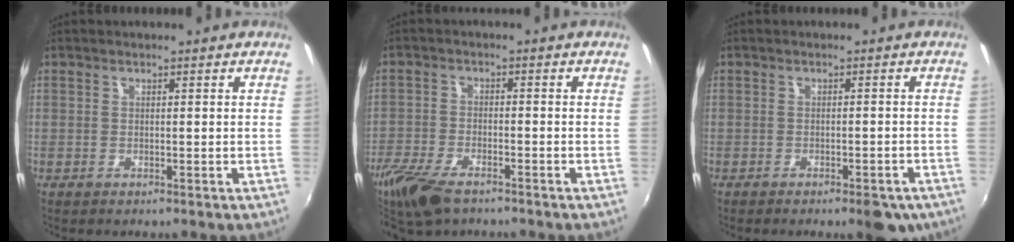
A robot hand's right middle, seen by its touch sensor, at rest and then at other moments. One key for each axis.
{"total": 10.1, "fx": -7.4, "fy": 3.7, "fz": 5.8, "tx": -0.150, "ty": -0.029, "tz": -0.141}
{"total": 6.1, "fx": -4.4, "fy": 2.1, "fz": 3.6, "tx": -0.050, "ty": -0.002, "tz": -0.045}